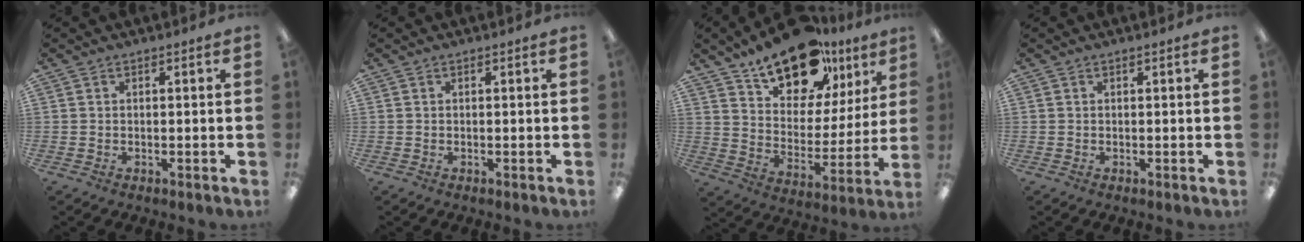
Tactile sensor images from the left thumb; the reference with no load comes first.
{"total": 0.0}
{"total": 19.0, "force": [14.2, 9.2, 8.6], "torque": [-0.132, -0.092, 0.247]}
{"total": 0.0}